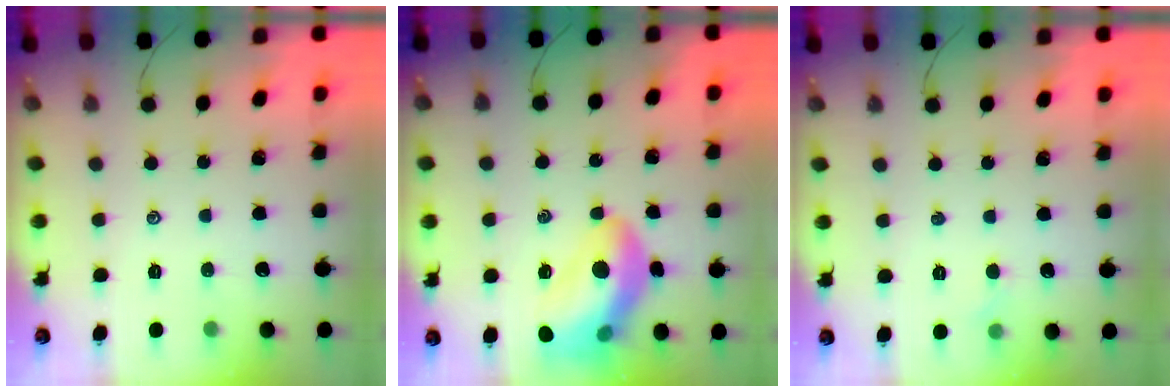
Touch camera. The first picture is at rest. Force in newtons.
{"total": 15.1, "press": 14.7, "slide": 3.5}
{"total": 2.7, "press": 2.5, "slide": 0.9}